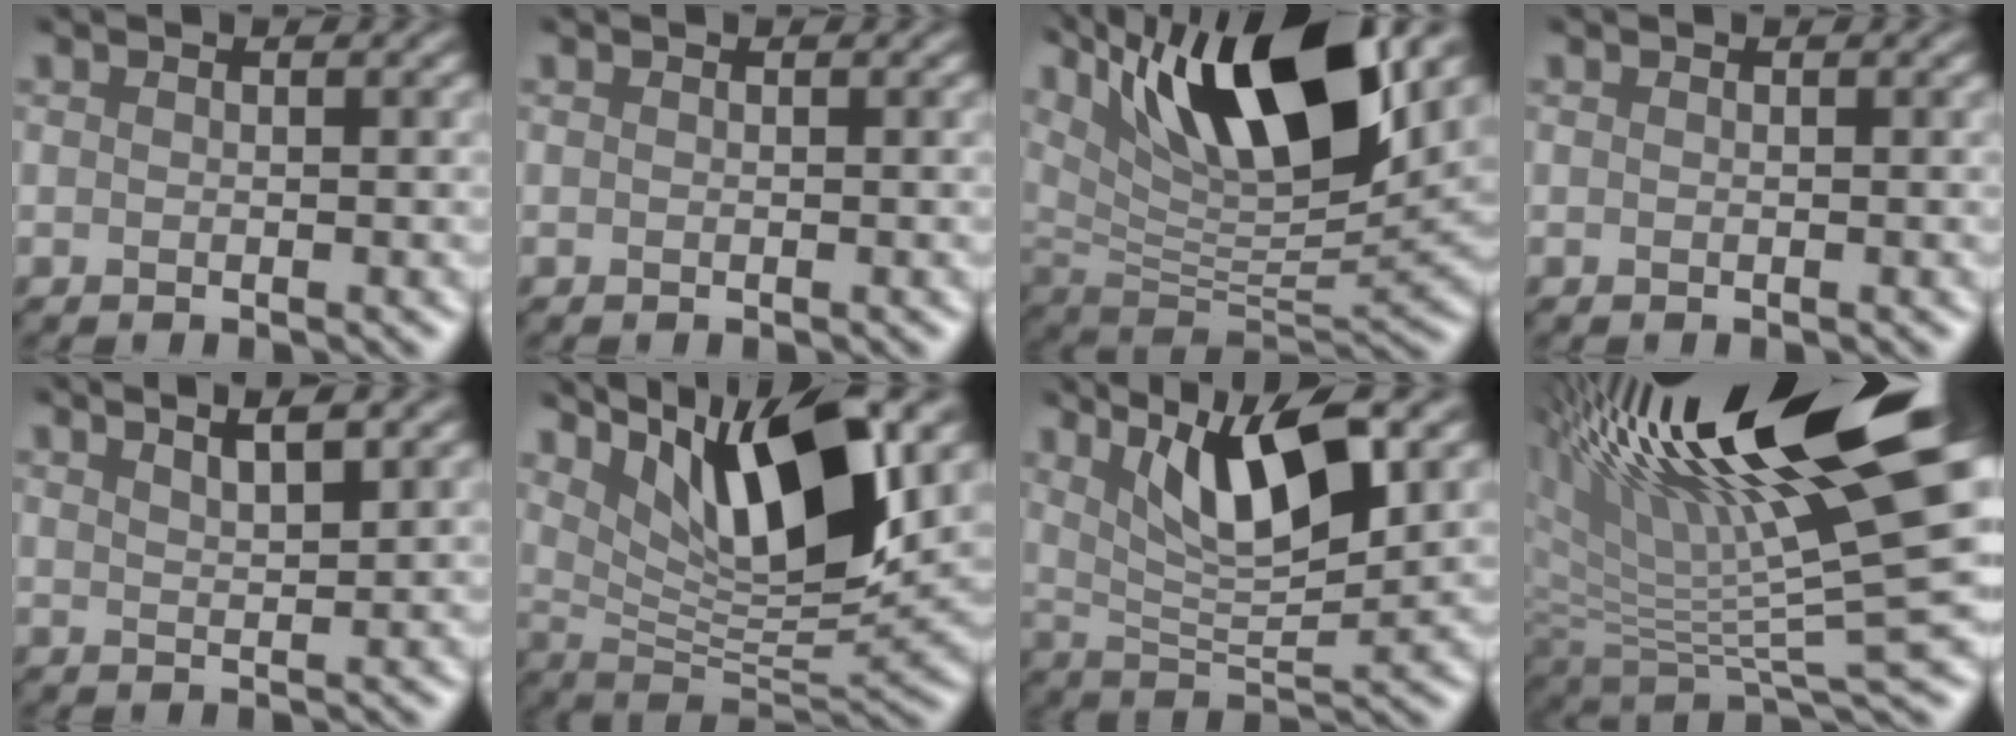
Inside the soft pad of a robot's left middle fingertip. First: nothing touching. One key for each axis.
{"total": 0.0}
{"total": 13.4, "fx": 7.5, "fy": 4.3, "fz": 10.2, "tx": -0.196, "ty": 0.010, "tz": 0.147}
{"total": 0.0}
{"total": 3.9, "fx": 3.2, "fy": 0.7, "fz": 2.2, "tx": -0.027, "ty": 0.027, "tz": 0.036}
{"total": 11.2, "fx": 5.4, "fy": 2.9, "fz": 9.3, "tx": -0.171, "ty": -0.001, "tz": 0.109}
{"total": 7.7, "fx": 3.5, "fy": 1.9, "fz": 6.6, "tx": -0.133, "ty": -0.001, "tz": 0.078}
{"total": 15.9, "fx": 8.3, "fy": 2.8, "fz": 13.3, "tx": -0.239, "ty": 0.017, "tz": 0.159}